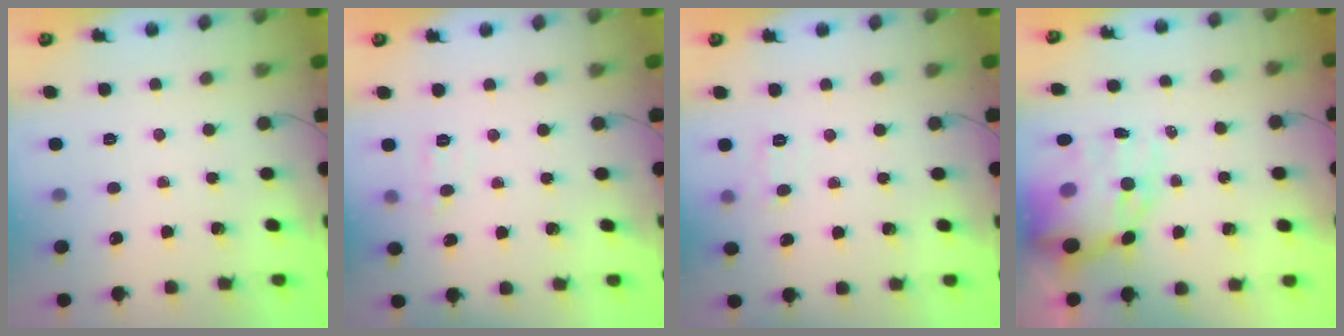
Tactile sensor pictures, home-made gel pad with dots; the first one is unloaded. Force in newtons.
{"total": 3.7, "press": 3.5, "slide": 1.2}
{"total": 6.0, "press": 5.9, "slide": 1.3}
{"total": 16.2, "press": 15.6, "slide": 4.2}